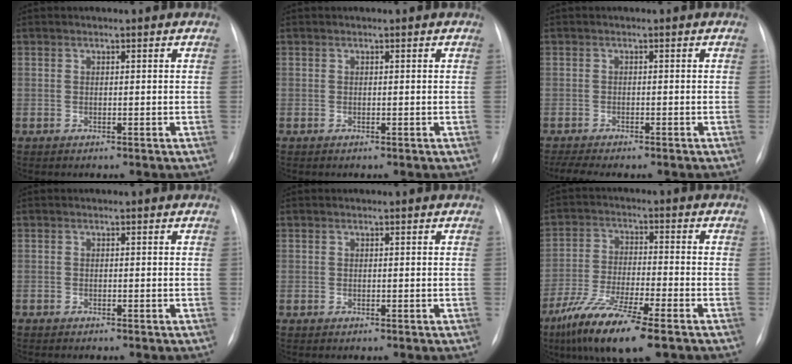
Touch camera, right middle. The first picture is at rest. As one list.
[{"total": 0.0}, {"total": 5.4, "force": [-4.6, 0.8, 2.8], "torque": [-0.040, -0.003, -0.064]}, {"total": 0.9, "force": [-0.8, 0.2, 0.4], "torque": [-0.007, -0.003, -0.012]}, {"total": 0.0}, {"total": 11.6, "force": [-7.4, 1.2, 8.8], "torque": [-0.176, -0.029, -0.132]}]